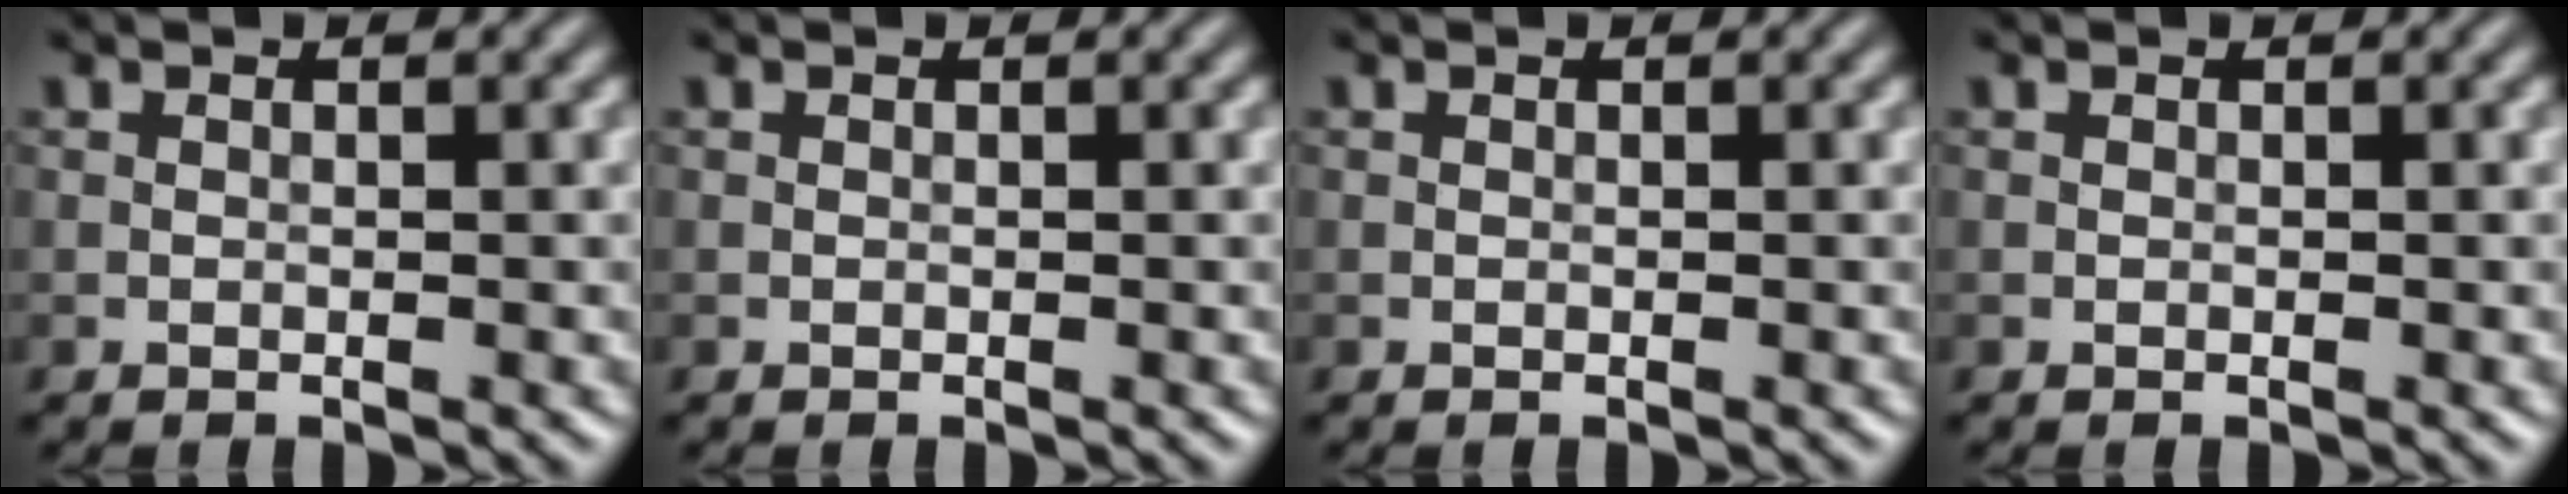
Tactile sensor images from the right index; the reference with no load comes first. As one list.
[{"total": 0.0}, {"total": 0.0}, {"total": 0.0}]